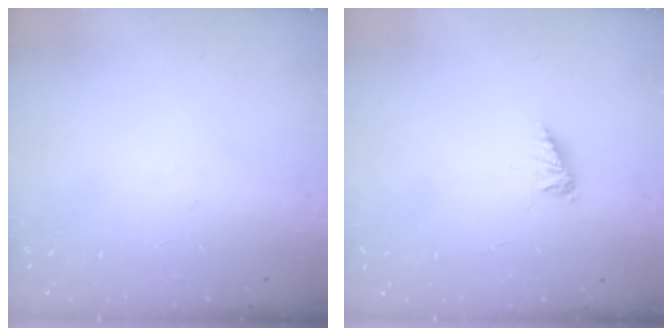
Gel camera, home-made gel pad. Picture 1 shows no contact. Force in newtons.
{"total": 2.4, "press": 2.4, "slide": 0.3}